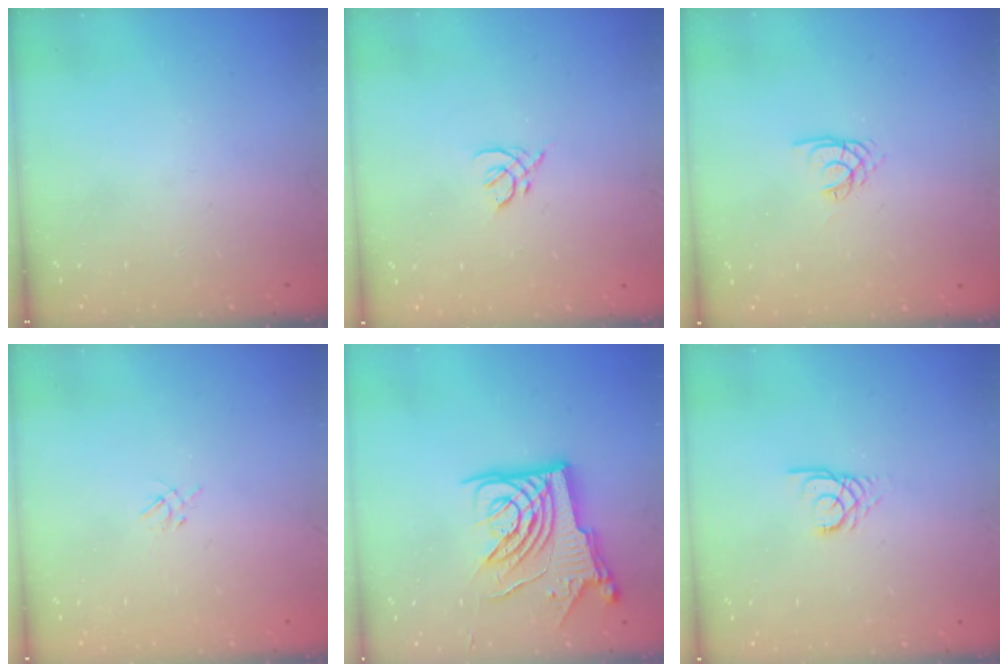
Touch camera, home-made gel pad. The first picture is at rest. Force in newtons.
{"total": 2.0, "press": 1.9, "slide": 0.6}
{"total": 2.2, "press": 2.2, "slide": 0.3}
{"total": 2.0, "press": 2.0, "slide": 0.4}
{"total": 14.4, "press": 14.3, "slide": 1.7}
{"total": 2.9, "press": 2.9, "slide": 0.3}